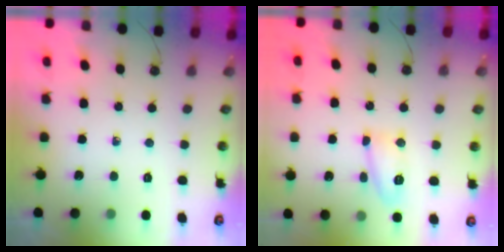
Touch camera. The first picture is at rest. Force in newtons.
{"total": 8.5, "press": 8.5, "slide": 0.7}